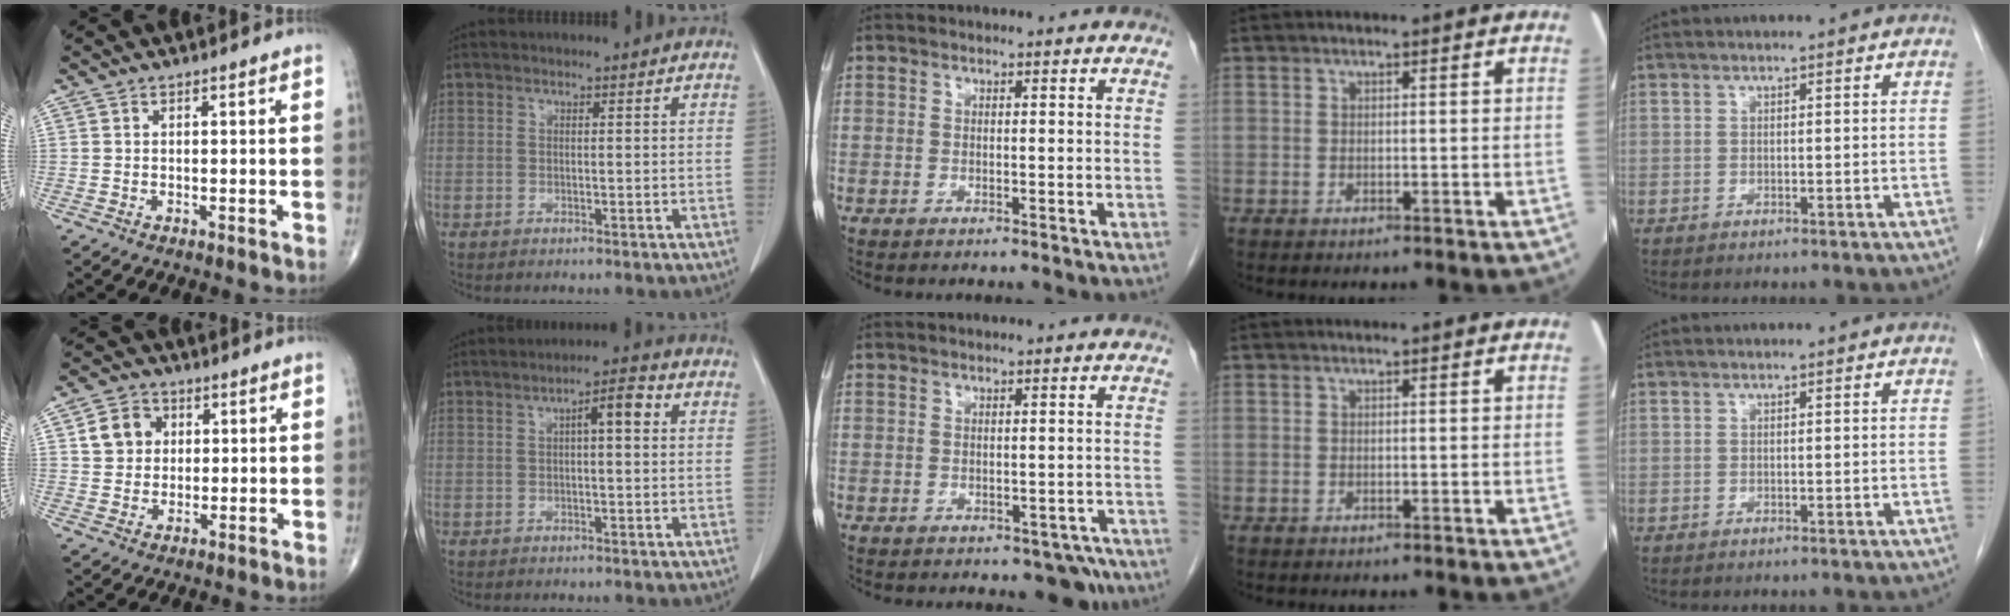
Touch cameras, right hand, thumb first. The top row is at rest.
{"thumb": {"total": 6.6, "force": [1.6, 5.7, 2.8], "torque": [-0.024, 0.000, 0.024]}, "index": {"total": 4.5, "force": [1.0, 1.0, 4.2], "torque": [-0.067, 0.016, 0.012]}, "middle": {"total": 3.5, "force": [-2.3, 2.1, 1.6], "torque": [-0.002, 0.005, -0.024]}}